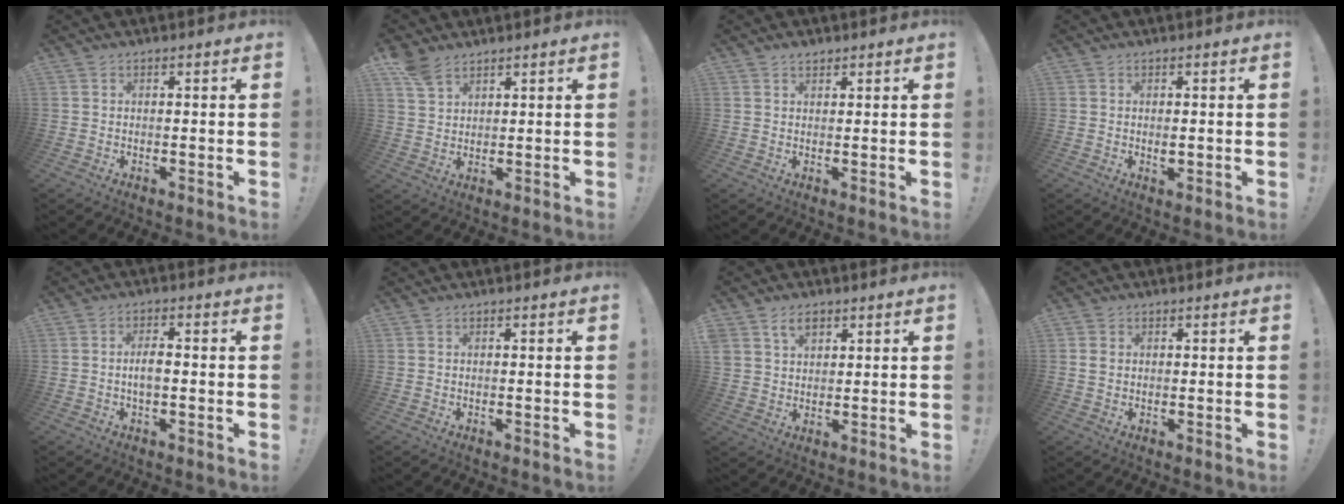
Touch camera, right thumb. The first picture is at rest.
{"total": 6.0, "force": [4.5, 3.2, 2.6], "torque": [-0.041, -0.021, 0.086]}
{"total": 1.7, "force": [1.4, 0.9, 0.6], "torque": [-0.009, -0.007, 0.026]}
{"total": 1.5, "force": [0.0, 0.8, 1.2], "torque": [-0.018, 0.000, 0.000]}
{"total": 4.3, "force": [-0.8, 1.6, 3.9], "torque": [-0.077, 0.007, -0.018]}
{"total": 0.0}
{"total": 5.8, "force": [3.4, 4.0, 2.5], "torque": [-0.041, -0.007, 0.063]}
{"total": 1.8, "force": [0.5, 1.5, 0.8], "torque": [-0.012, 0.002, 0.009]}